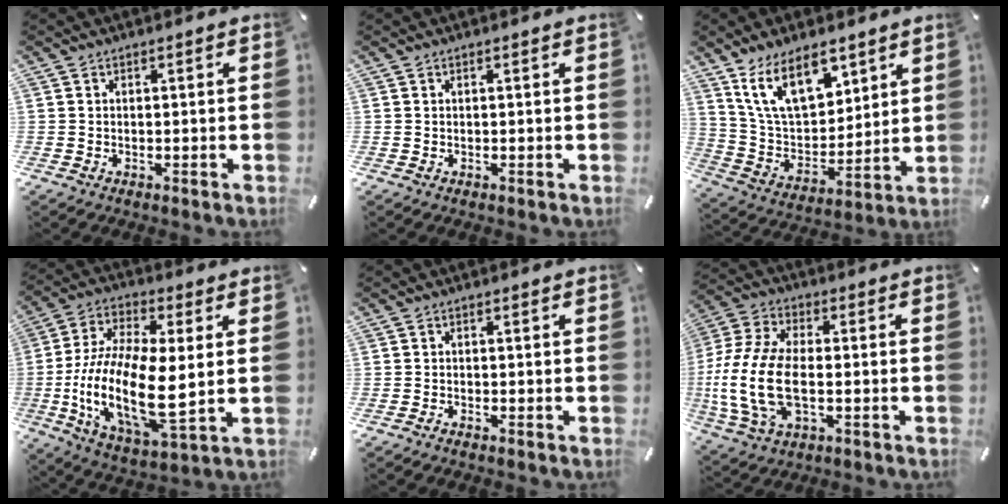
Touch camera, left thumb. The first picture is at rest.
{"total": 0.0}
{"total": 16.0, "force": [9.8, 8.9, 9.0], "torque": [-0.187, -0.039, 0.181]}
{"total": 18.9, "force": [-1.2, 8.8, 16.7], "torque": [-0.358, -0.023, -0.016]}
{"total": 0.8, "force": [-0.8, 0.0, 0.0], "torque": [-0.002, 0.001, -0.016]}
{"total": 15.7, "force": [-2.7, 9.4, 12.2], "torque": [-0.273, -0.003, -0.050]}